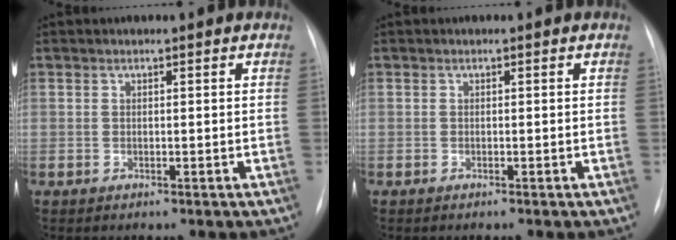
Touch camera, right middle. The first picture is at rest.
{"total": 0.0}